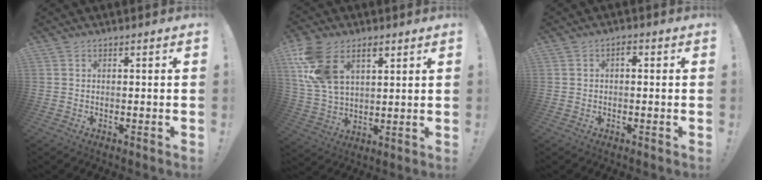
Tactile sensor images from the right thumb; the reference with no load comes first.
{"total": 15.0, "force": [7.1, 9.4, 9.3], "torque": [-0.188, -0.022, 0.137]}
{"total": 1.4, "force": [-0.3, 0.9, 1.1], "torque": [-0.016, 0.003, -0.008]}